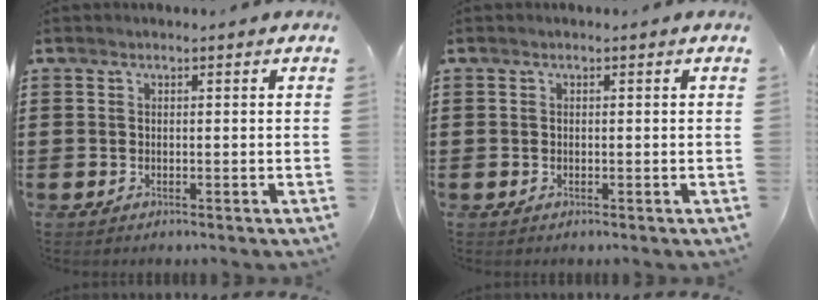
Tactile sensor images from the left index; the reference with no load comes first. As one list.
[{"total": 0.0}]